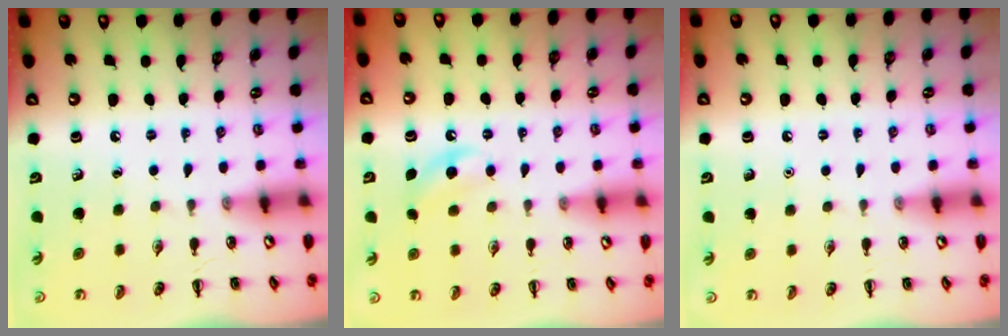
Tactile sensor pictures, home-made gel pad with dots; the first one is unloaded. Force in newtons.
{"total": 5.4, "press": 5.3, "slide": 1.3}
{"total": 1.6, "press": 1.6, "slide": 0.1}